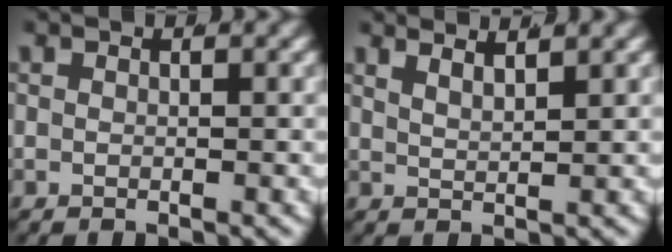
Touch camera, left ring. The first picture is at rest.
{"total": 3.0, "force": [2.6, 0.5, 1.5], "torque": [-0.024, -0.003, 0.049]}